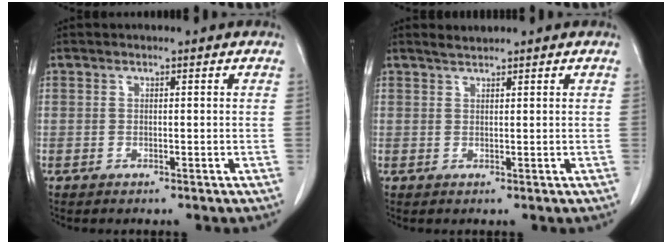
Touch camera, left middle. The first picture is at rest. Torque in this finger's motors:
{"motor_torque": [0.11, -0.04, -0.07, 0.00]}